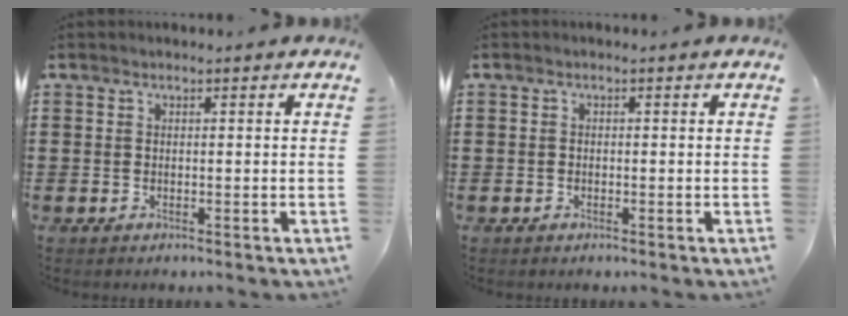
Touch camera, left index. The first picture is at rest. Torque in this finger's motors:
{"motor_torque": [-0.20, 0.31, -0.02, -0.01]}